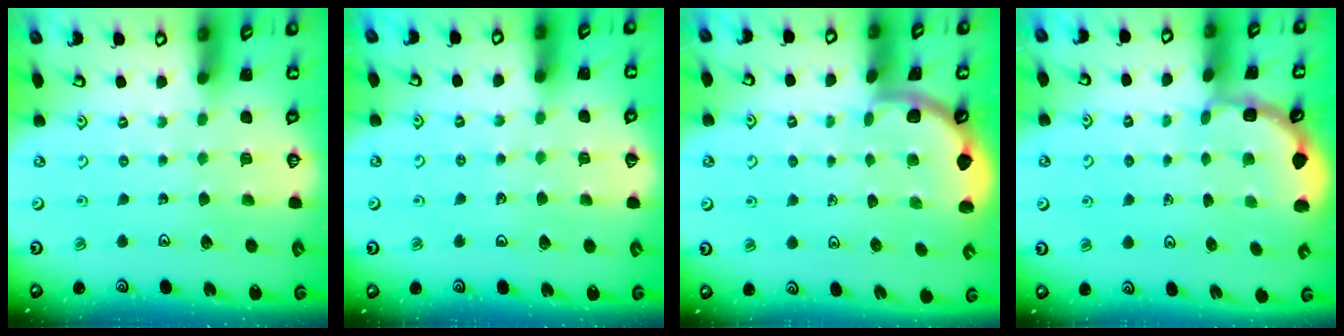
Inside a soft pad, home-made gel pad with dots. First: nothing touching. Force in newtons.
{"total": 3.9, "press": 3.9, "slide": 0.3}
{"total": 1.9, "press": 1.9, "slide": 0.0}
{"total": 2.1, "press": 2.1, "slide": 0.3}